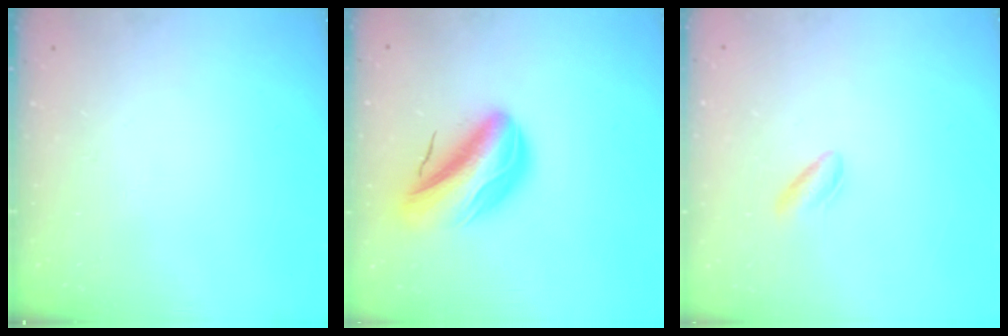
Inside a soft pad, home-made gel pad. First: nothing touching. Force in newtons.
{"total": 13.0, "press": 12.5, "slide": 3.6}
{"total": 2.9, "press": 2.5, "slide": 1.3}